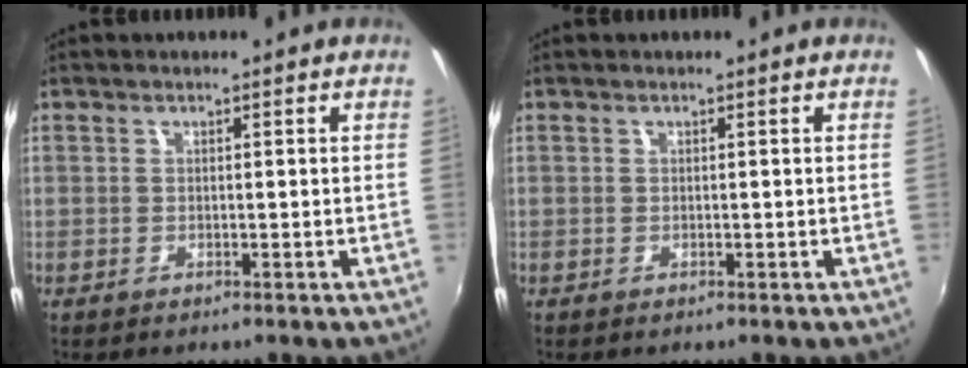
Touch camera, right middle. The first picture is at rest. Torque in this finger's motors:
{"motor_torque": [0.00, 0.00, 0.00, 0.00]}